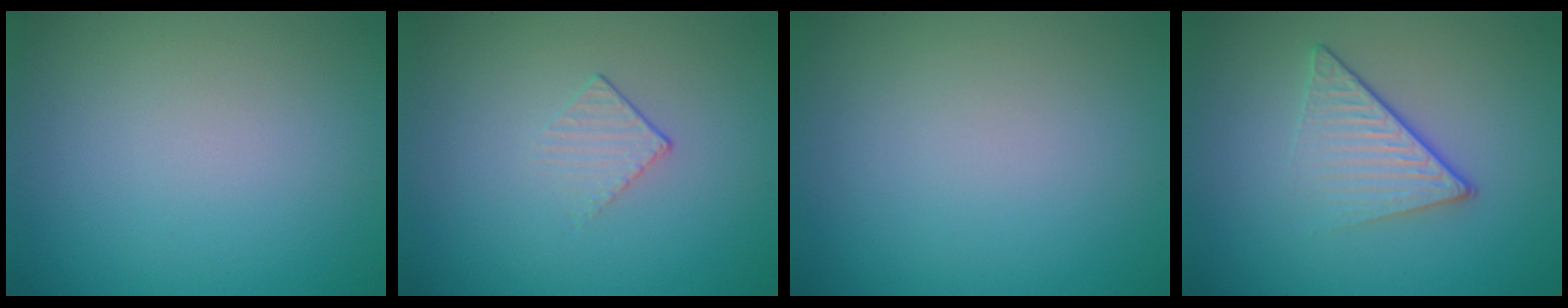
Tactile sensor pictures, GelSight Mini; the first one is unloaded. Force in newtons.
{"total": 1.2, "press": 0.5, "slide": 1.1}
{"total": 0.0}
{"total": 4.2, "press": 2.7, "slide": 3.2}